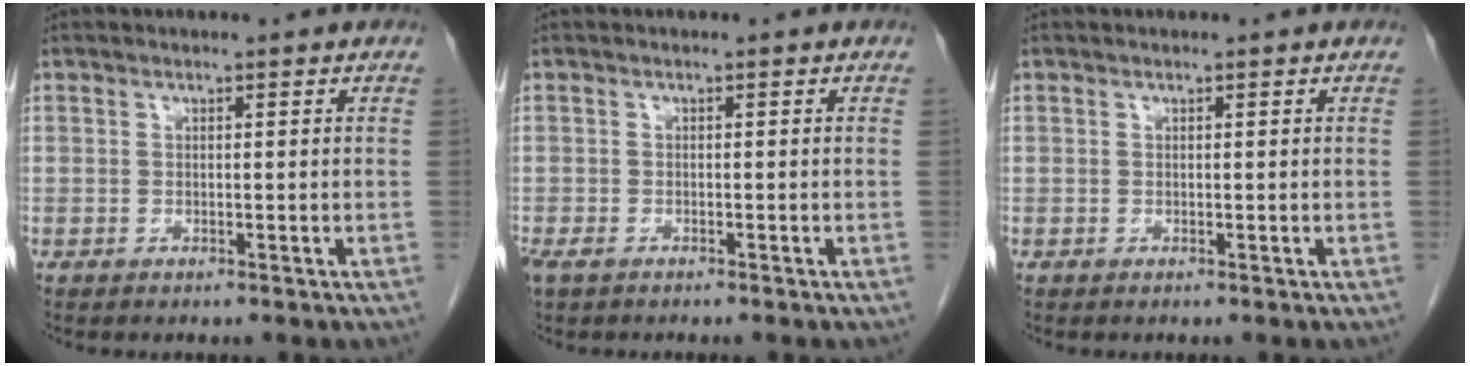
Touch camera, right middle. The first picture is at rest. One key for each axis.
{"total": 2.2, "fx": -1.6, "fy": 1.0, "fz": 1.2, "tx": -0.027, "ty": -0.004, "tz": -0.023}
{"total": 0.0}